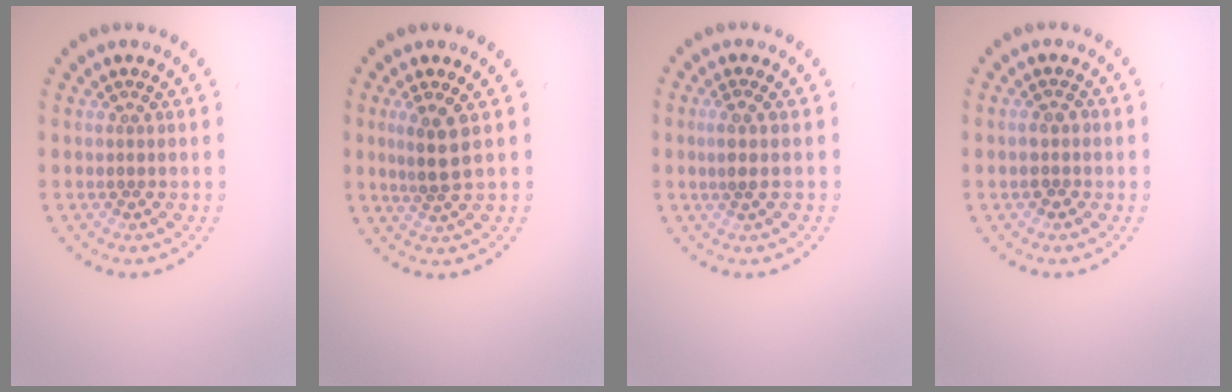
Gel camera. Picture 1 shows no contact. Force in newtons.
{"total": 2.3, "press": 1.9, "slide": 1.3}
{"total": 1.2, "press": 0.8, "slide": 0.9}
{"total": 1.6, "press": 1.6, "slide": 0.4}